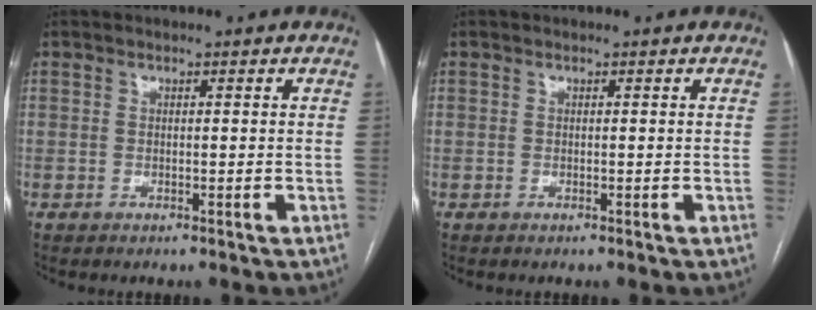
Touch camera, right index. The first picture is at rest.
{"total": 0.0}